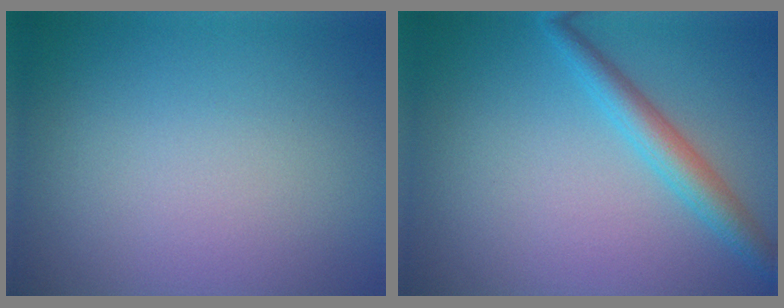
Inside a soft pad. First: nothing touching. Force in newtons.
{"total": 2.9, "press": 2.9, "slide": 0.1}